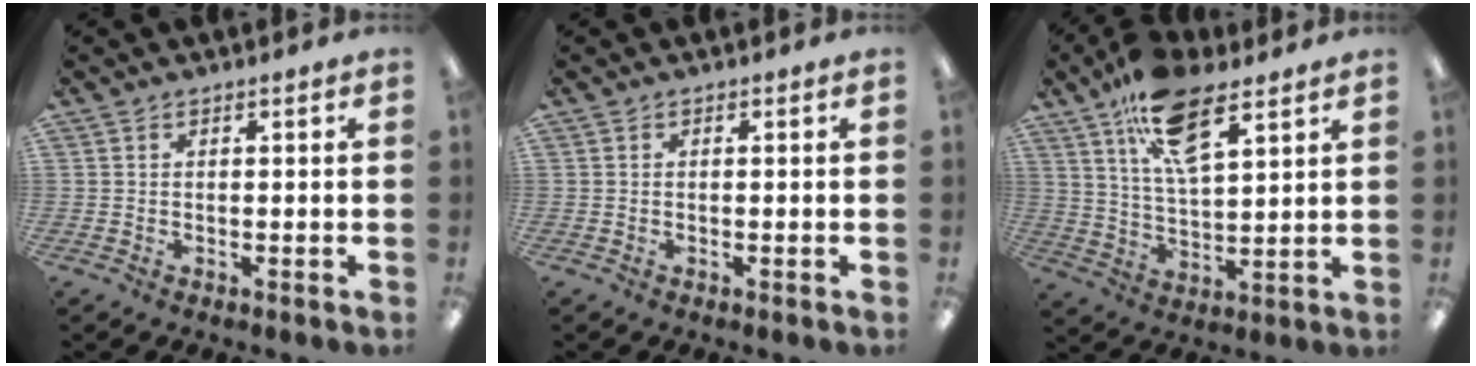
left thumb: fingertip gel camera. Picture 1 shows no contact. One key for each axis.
{"total": 0.0}
{"total": 14.5, "fx": 9.1, "fy": 6.0, "fz": 9.5, "tx": -0.168, "ty": -0.029, "tz": 0.161}